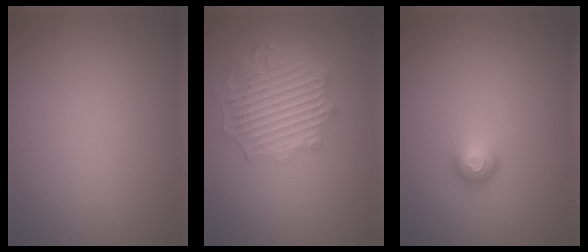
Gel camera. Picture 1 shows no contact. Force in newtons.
{"total": 6.0, "press": 4.6, "slide": 3.9}
{"total": 1.8, "press": 1.2, "slide": 1.2}